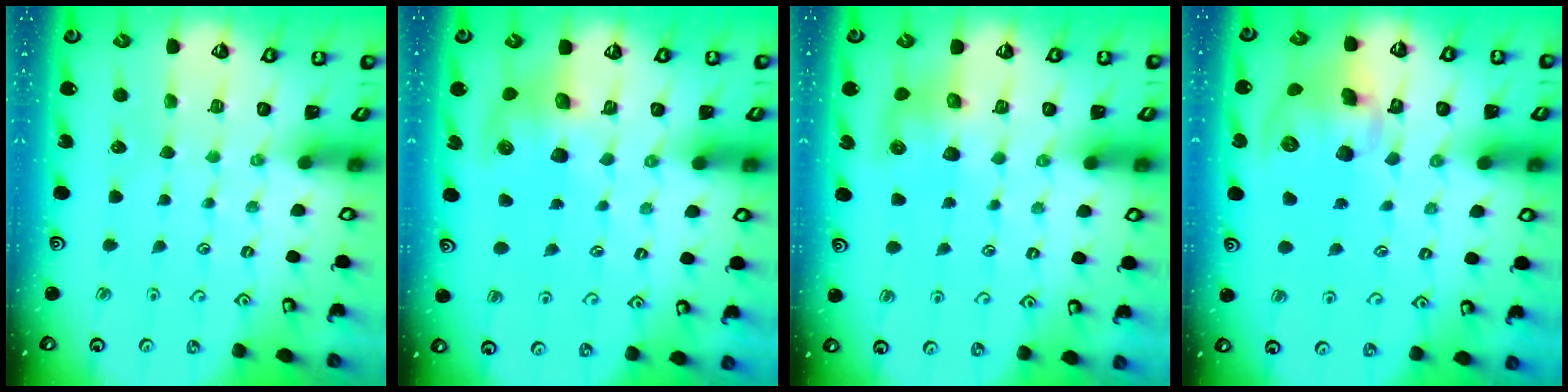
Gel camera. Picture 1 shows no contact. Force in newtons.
{"total": 8.1, "press": 8.0, "slide": 1.1}
{"total": 7.6, "press": 7.5, "slide": 1.0}
{"total": 14.7, "press": 14.5, "slide": 2.7}